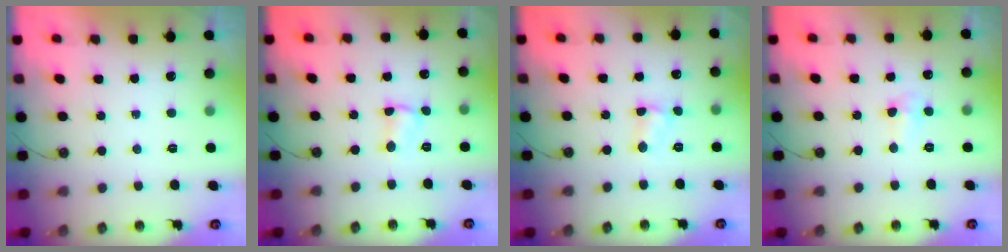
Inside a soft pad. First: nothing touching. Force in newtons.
{"total": 2.3, "press": 2.3, "slide": 0.3}
{"total": 4.4, "press": 4.4, "slide": 0.4}
{"total": 4.3, "press": 4.2, "slide": 0.7}